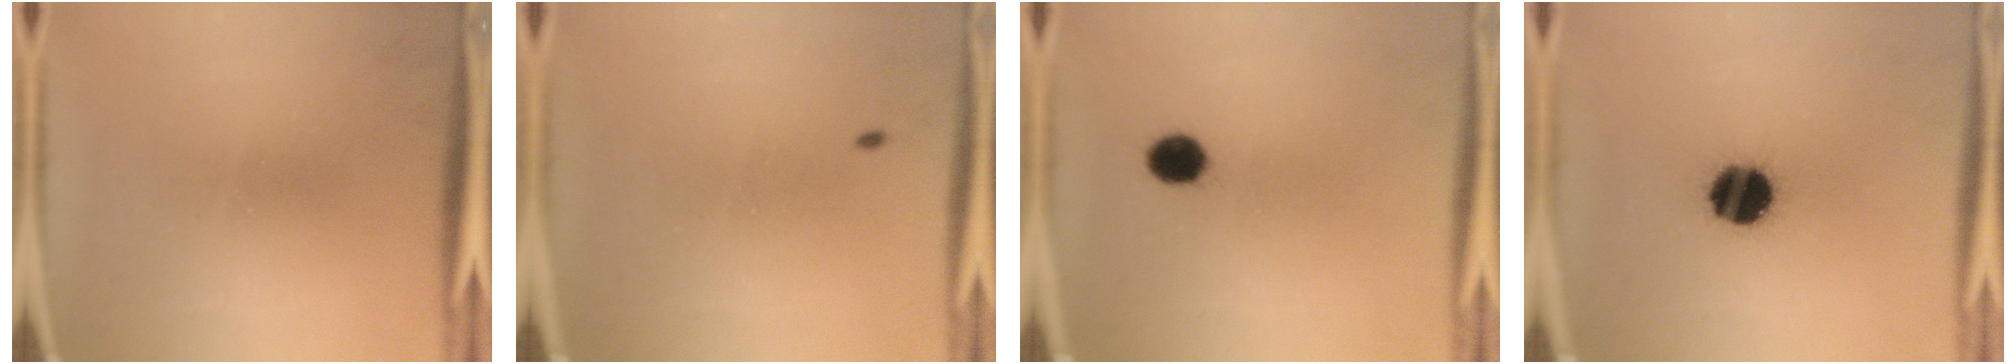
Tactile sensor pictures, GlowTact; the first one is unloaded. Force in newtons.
{"total": 0.7}
{"total": 4.6}
{"total": 13.4}